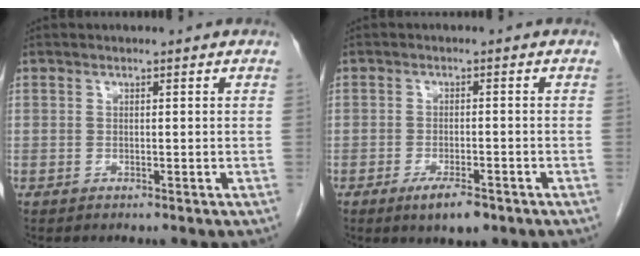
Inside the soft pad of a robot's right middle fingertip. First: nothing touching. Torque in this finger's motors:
{"motor_torque": [0.44, -0.28, 0.12, 0.05]}